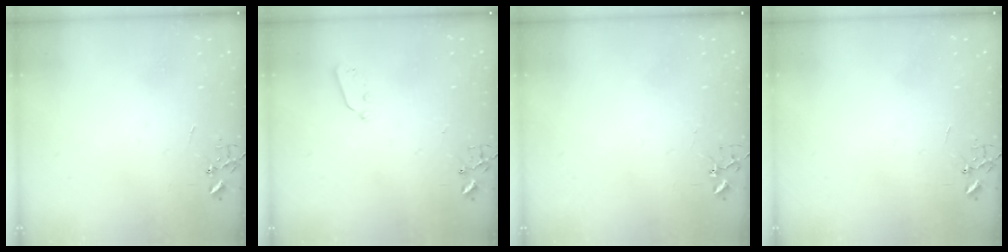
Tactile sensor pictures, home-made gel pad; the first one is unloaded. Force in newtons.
{"total": 3.0, "press": 3.0, "slide": 0.4}
{"total": 3.9, "press": 3.8, "slide": 0.6}
{"total": 0.0}